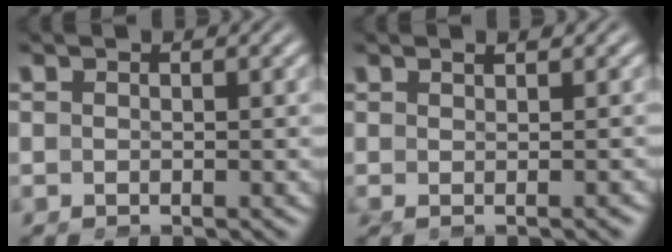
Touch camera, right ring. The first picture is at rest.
{"total": 1.7, "force": [-0.6, -0.9, 1.3], "torque": [-0.011, 0.008, -0.001]}